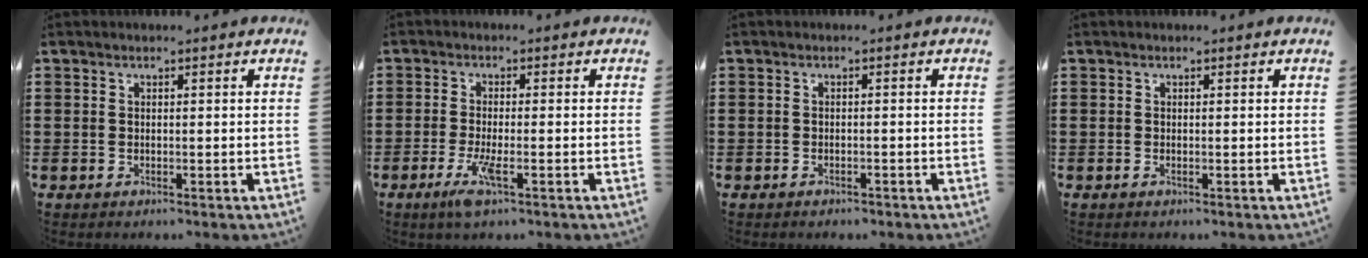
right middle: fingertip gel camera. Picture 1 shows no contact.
{"total": 4.3, "force": [-1.9, 0.6, 3.8], "torque": [-0.082, -0.014, -0.036]}
{"total": 0.9, "force": [-0.9, 0.3, 0.0], "torque": [-0.002, 0.001, -0.020]}
{"total": 0.0}